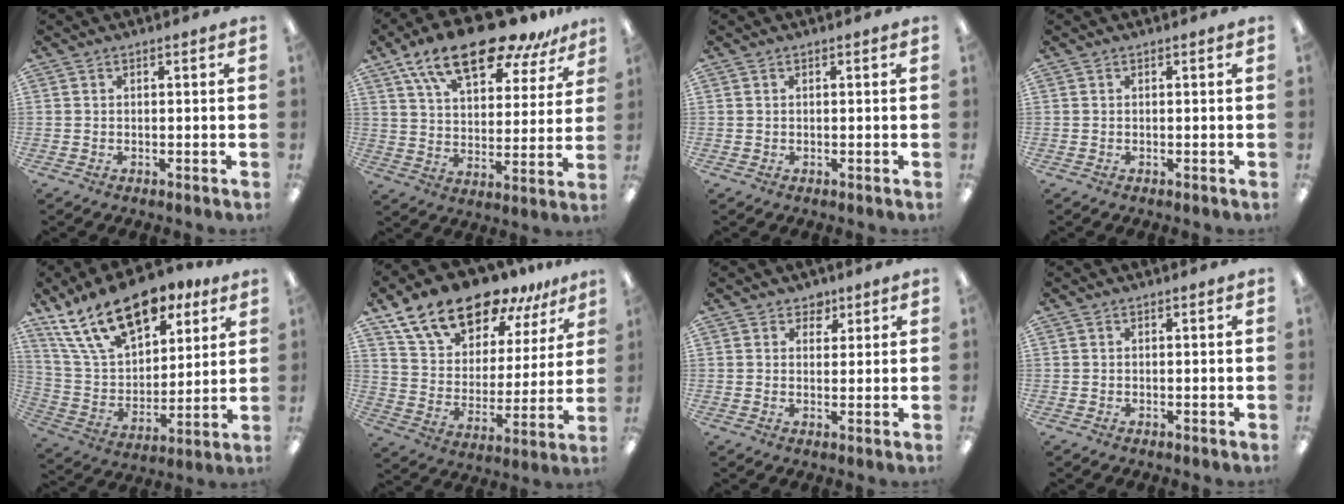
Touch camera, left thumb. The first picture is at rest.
{"total": 19.9, "force": [14.2, 7.8, 11.6], "torque": [-0.199, -0.079, 0.243]}
{"total": 0.0}
{"total": 0.0}
{"total": 21.8, "force": [13.8, 11.3, 12.6], "torque": [-0.218, -0.062, 0.249]}
{"total": 18.9, "force": [15.0, 8.2, 8.1], "torque": [-0.161, -0.093, 0.268]}
{"total": 3.1, "force": [2.2, 2.1, 0.4], "torque": [0.009, -0.010, 0.035]}
{"total": 0.0}